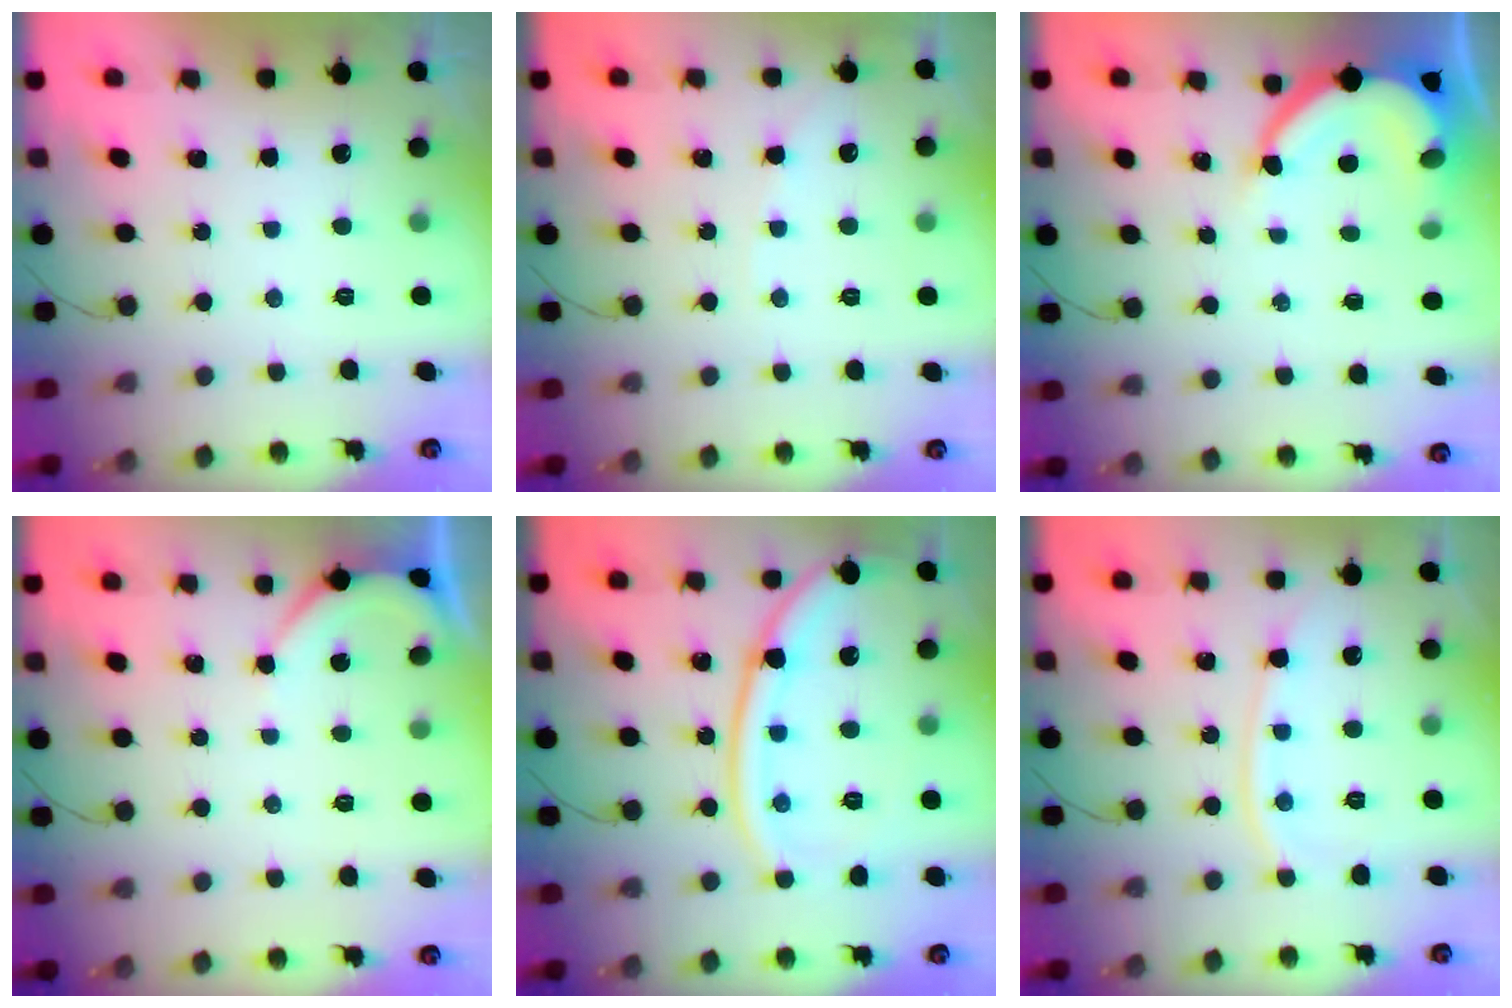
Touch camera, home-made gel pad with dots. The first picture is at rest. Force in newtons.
{"total": 3.9, "press": 3.9, "slide": 0.4}
{"total": 10.1, "press": 10.1, "slide": 1.0}
{"total": 3.5, "press": 3.5, "slide": 0.5}
{"total": 16.4, "press": 16.3, "slide": 1.5}
{"total": 9.9, "press": 9.8, "slide": 1.3}